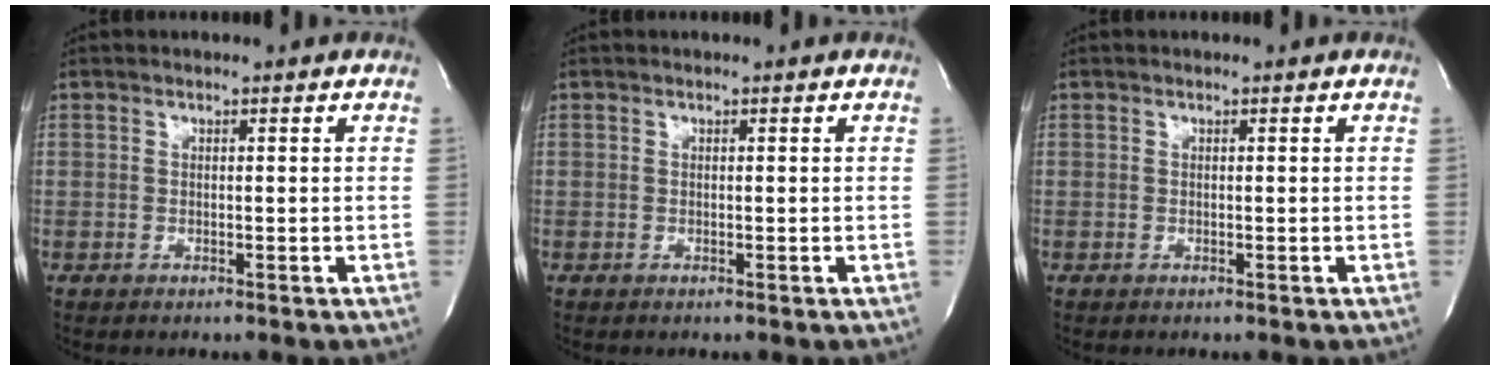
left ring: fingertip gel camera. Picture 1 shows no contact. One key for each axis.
{"total": 0.0}
{"total": 0.0}